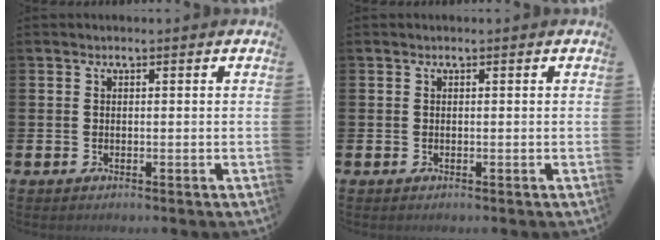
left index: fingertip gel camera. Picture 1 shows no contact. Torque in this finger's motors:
{"motor_torque": [0.00, 0.00, 0.00, 0.00]}